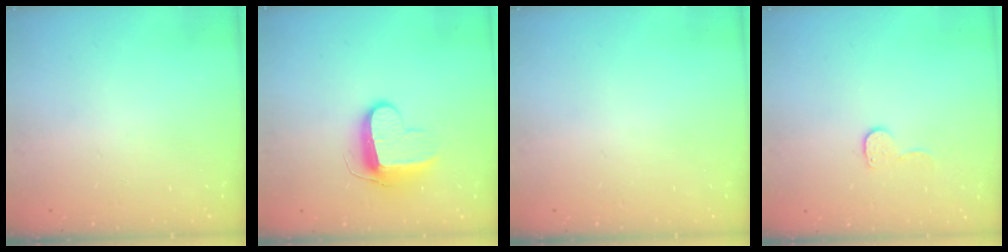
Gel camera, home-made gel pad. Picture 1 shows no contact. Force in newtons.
{"total": 9.6, "press": 9.6, "slide": 0.6}
{"total": 0.0}
{"total": 6.0, "press": 5.9, "slide": 0.5}